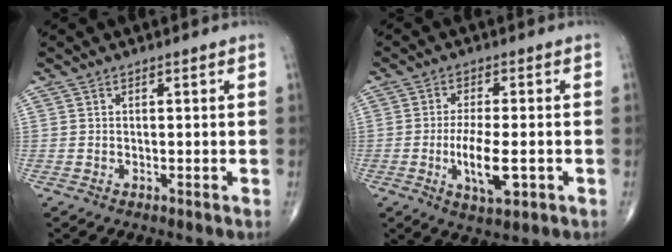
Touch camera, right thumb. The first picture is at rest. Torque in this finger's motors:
{"motor_torque": [2.77, 2.24, 0.72, 0.66, 0.35]}